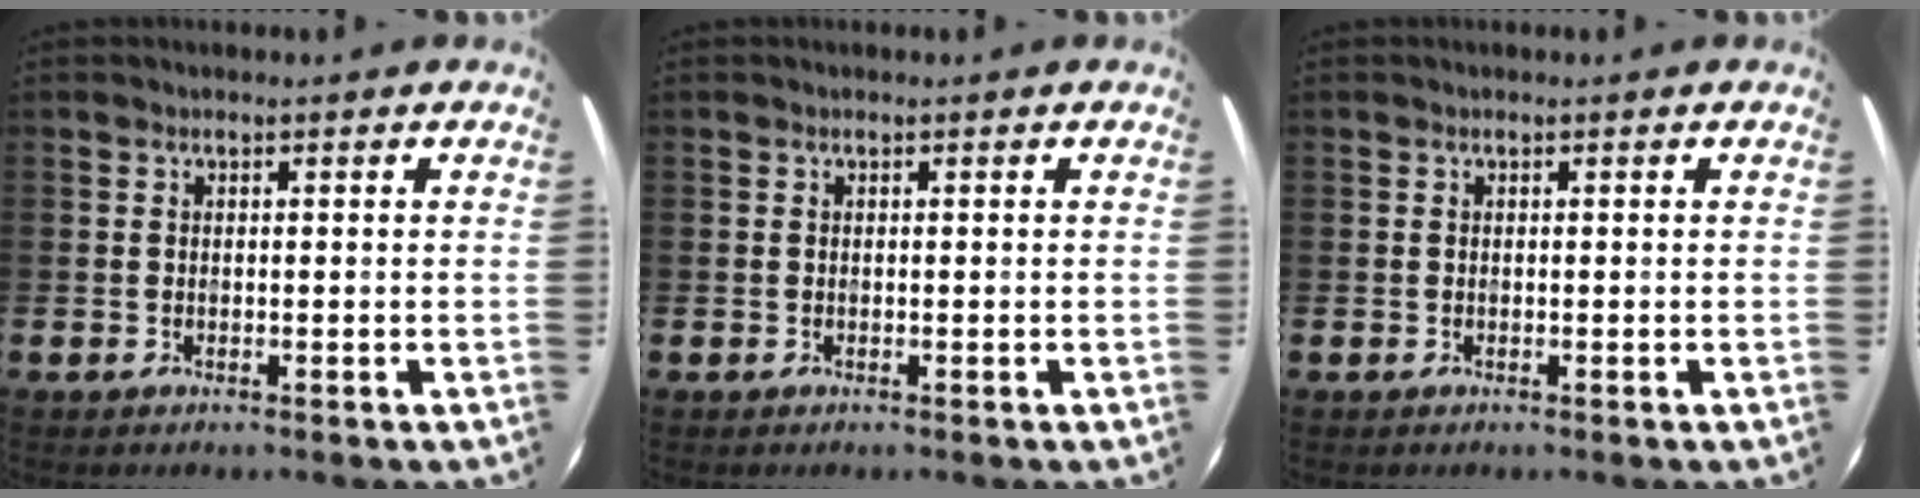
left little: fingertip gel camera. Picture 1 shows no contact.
{"total": 0.0}
{"total": 0.0}